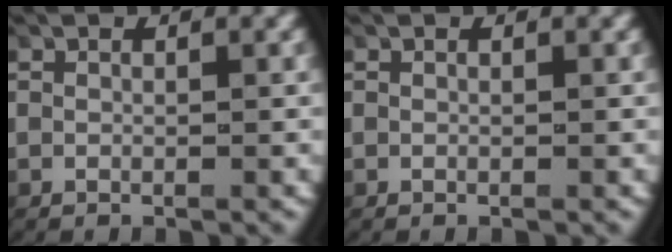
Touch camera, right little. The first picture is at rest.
{"total": 0.0}